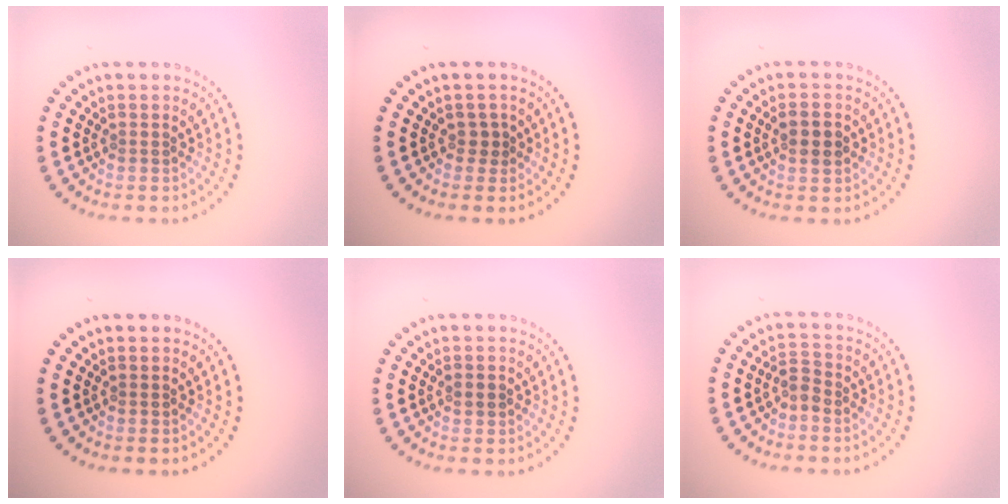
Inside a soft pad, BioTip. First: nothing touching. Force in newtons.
{"total": 1.0, "press": 0.8, "slide": 0.5}
{"total": 2.2, "press": 2.2, "slide": 0.0}
{"total": 0.0}
{"total": 1.3, "press": 1.3, "slide": 0.2}
{"total": 1.3, "press": 1.3, "slide": 0.5}